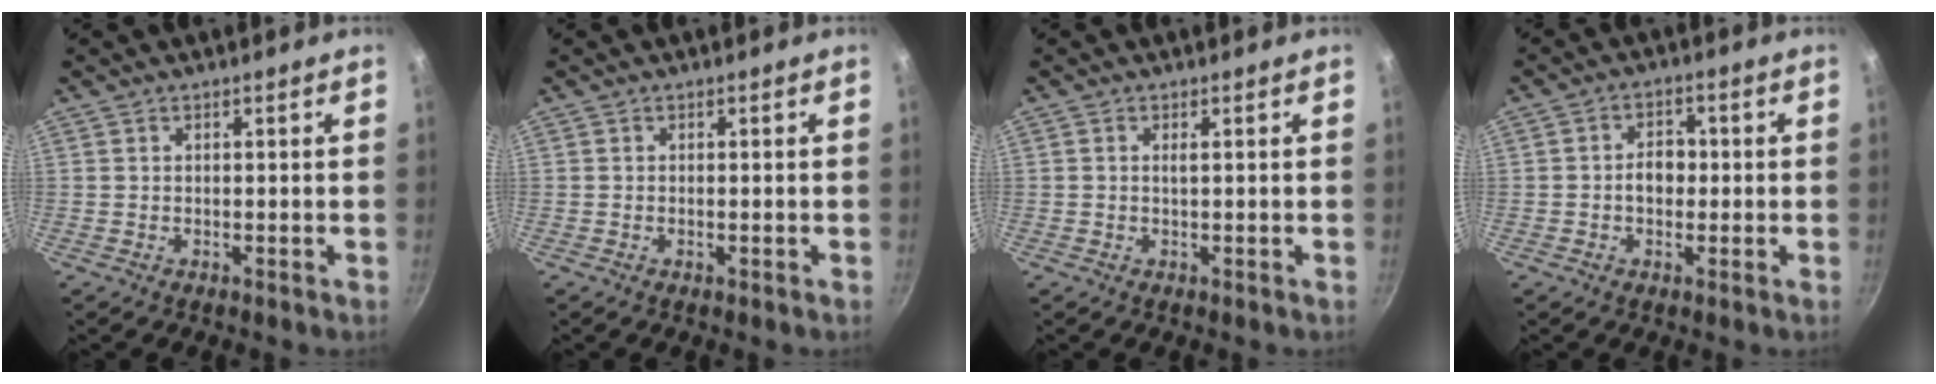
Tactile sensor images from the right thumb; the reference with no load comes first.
{"total": 0.5, "force": [-0.2, 0.2, 0.5], "torque": [-0.006, 0.001, -0.004]}
{"total": 0.7, "force": [0.1, 0.1, 0.7], "torque": [-0.015, 0.000, 0.002]}
{"total": 4.6, "force": [-0.4, 3.5, 2.9], "torque": [-0.019, 0.013, -0.010]}